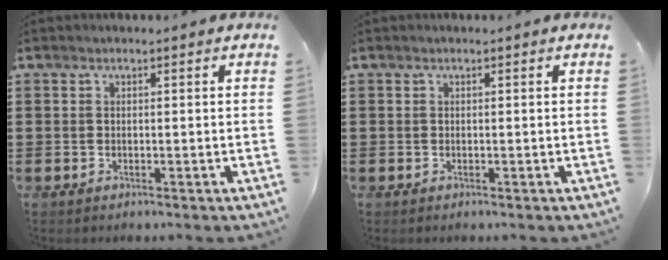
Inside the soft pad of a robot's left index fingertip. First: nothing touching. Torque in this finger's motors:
{"motor_torque": [0.07, 0.05, -0.01, 0.01]}